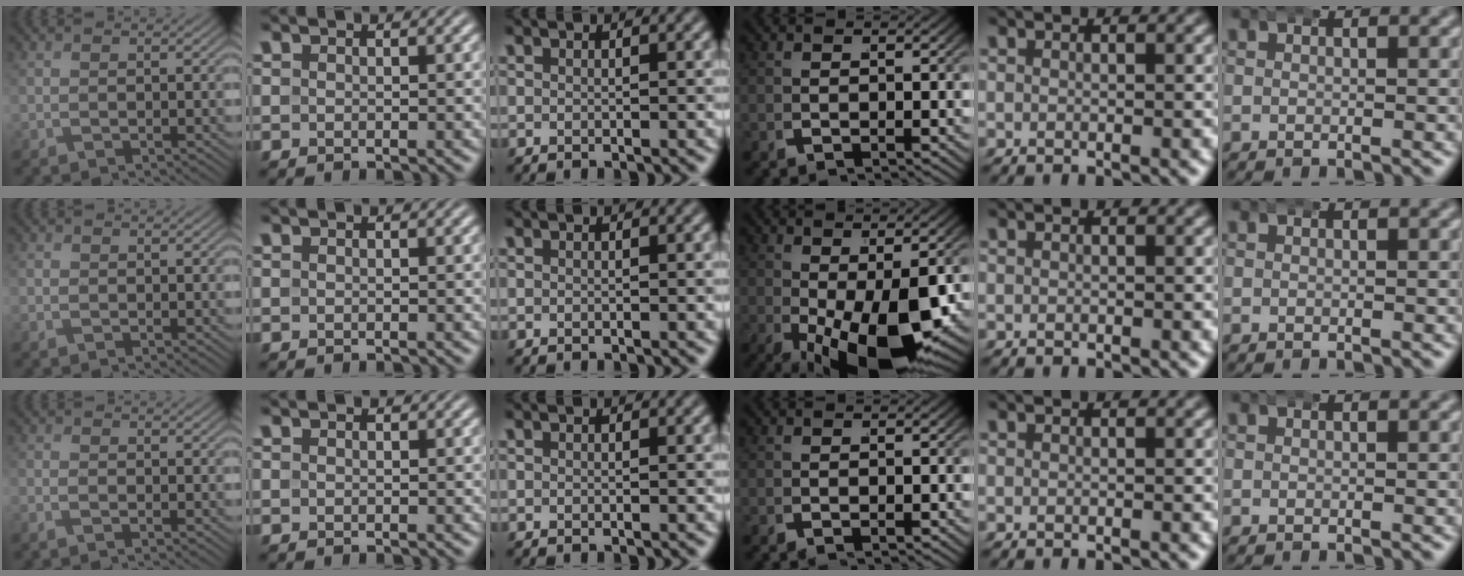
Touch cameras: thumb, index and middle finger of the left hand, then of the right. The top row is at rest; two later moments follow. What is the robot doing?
{"motion": "wrap", "object": "bandana"}